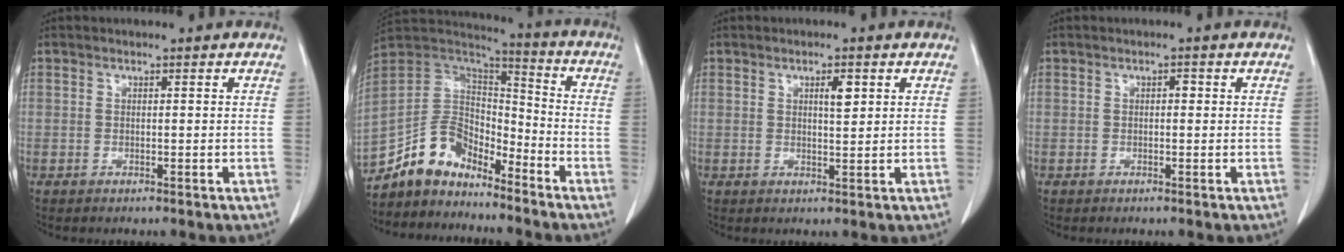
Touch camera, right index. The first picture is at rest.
{"total": 11.4, "force": [-9.8, 5.0, 3.3], "torque": [-0.065, 0.045, -0.189]}
{"total": 2.6, "force": [1.0, 0.6, 2.3], "torque": [-0.038, -0.003, 0.017]}
{"total": 0.8, "force": [0.1, 0.5, 0.7], "torque": [-0.005, 0.004, -0.001]}